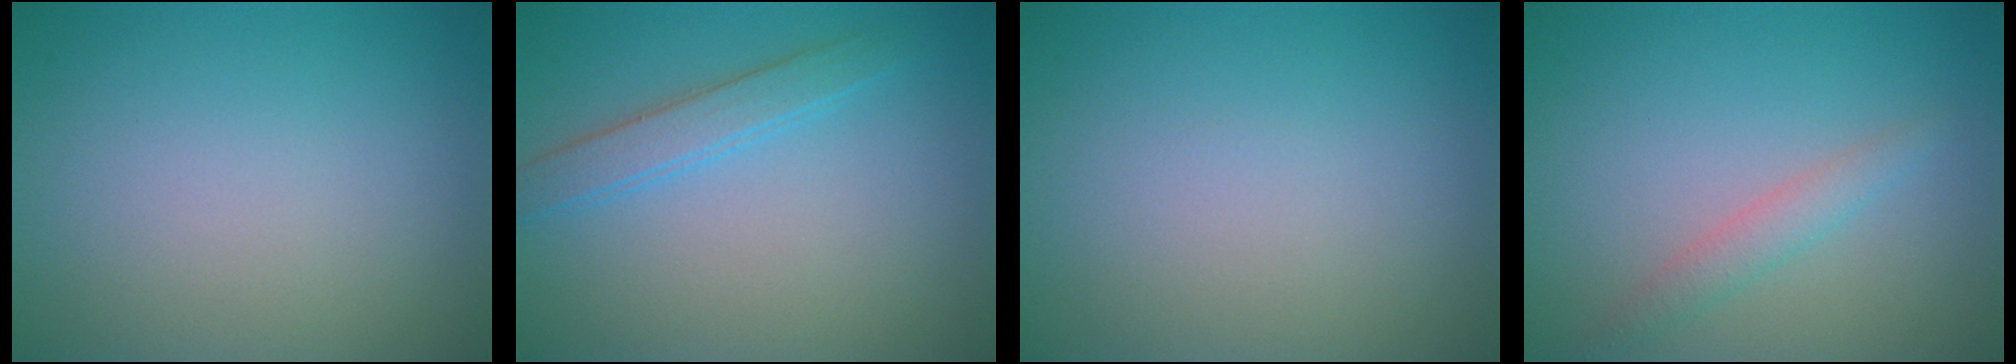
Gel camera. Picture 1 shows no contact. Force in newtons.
{"total": 2.3, "press": 2.3, "slide": 0.1}
{"total": 0.0}
{"total": 1.6, "press": 1.6, "slide": 0.1}